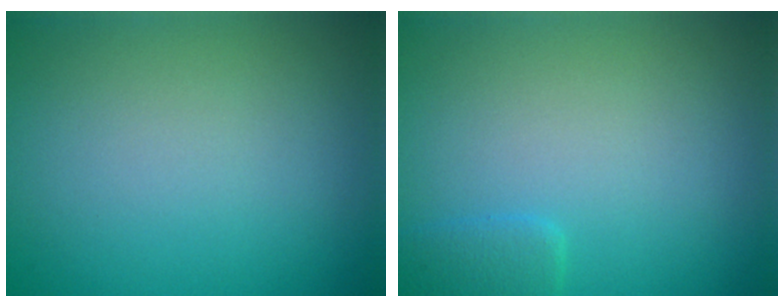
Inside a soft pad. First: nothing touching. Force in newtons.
{"total": 1.4, "press": 1.4, "slide": 0.1}